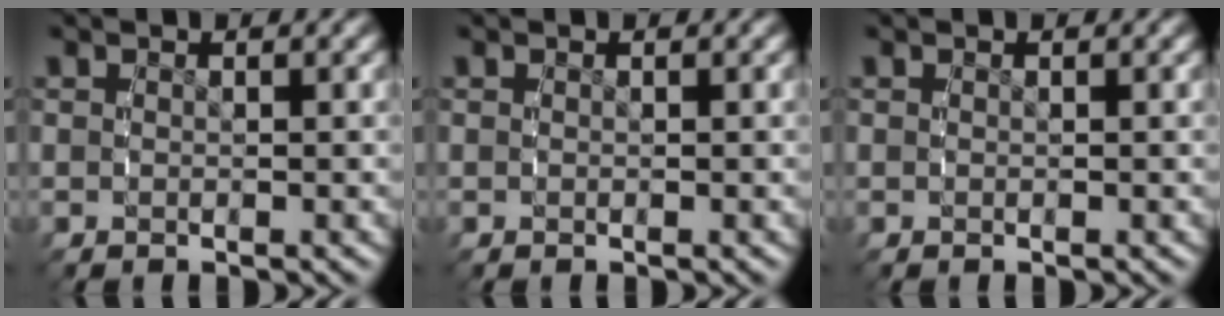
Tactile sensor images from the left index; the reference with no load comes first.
{"total": 0.0}
{"total": 0.0}